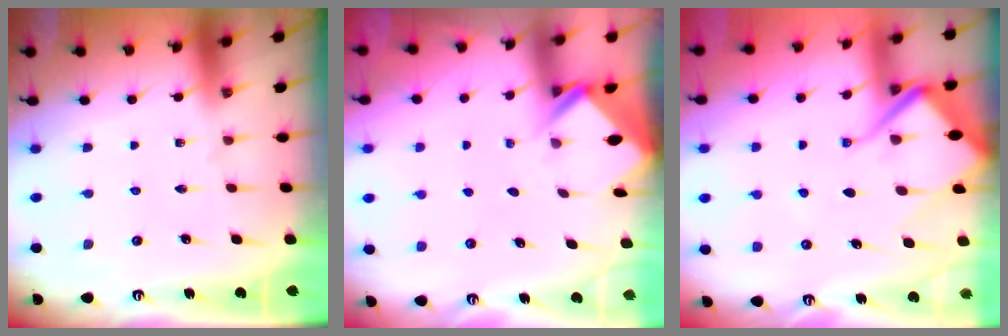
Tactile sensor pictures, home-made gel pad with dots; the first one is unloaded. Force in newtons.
{"total": 2.7, "press": 2.7, "slide": 0.3}
{"total": 10.7, "press": 10.7, "slide": 1.1}